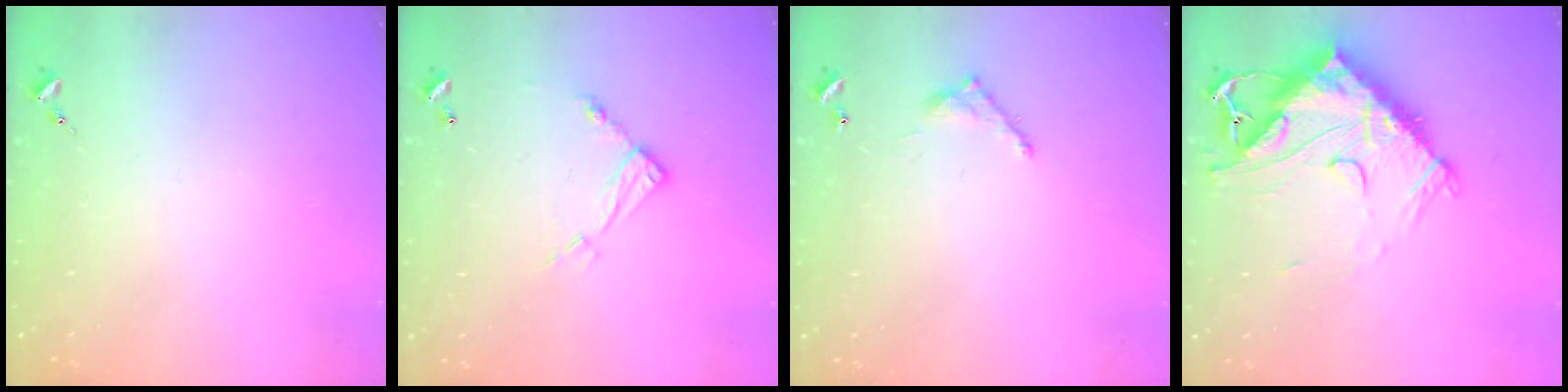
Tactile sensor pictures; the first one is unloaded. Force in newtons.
{"total": 10.4, "press": 10.3, "slide": 0.7}
{"total": 6.3, "press": 6.3, "slide": 0.4}
{"total": 18.8, "press": 18.7, "slide": 1.7}